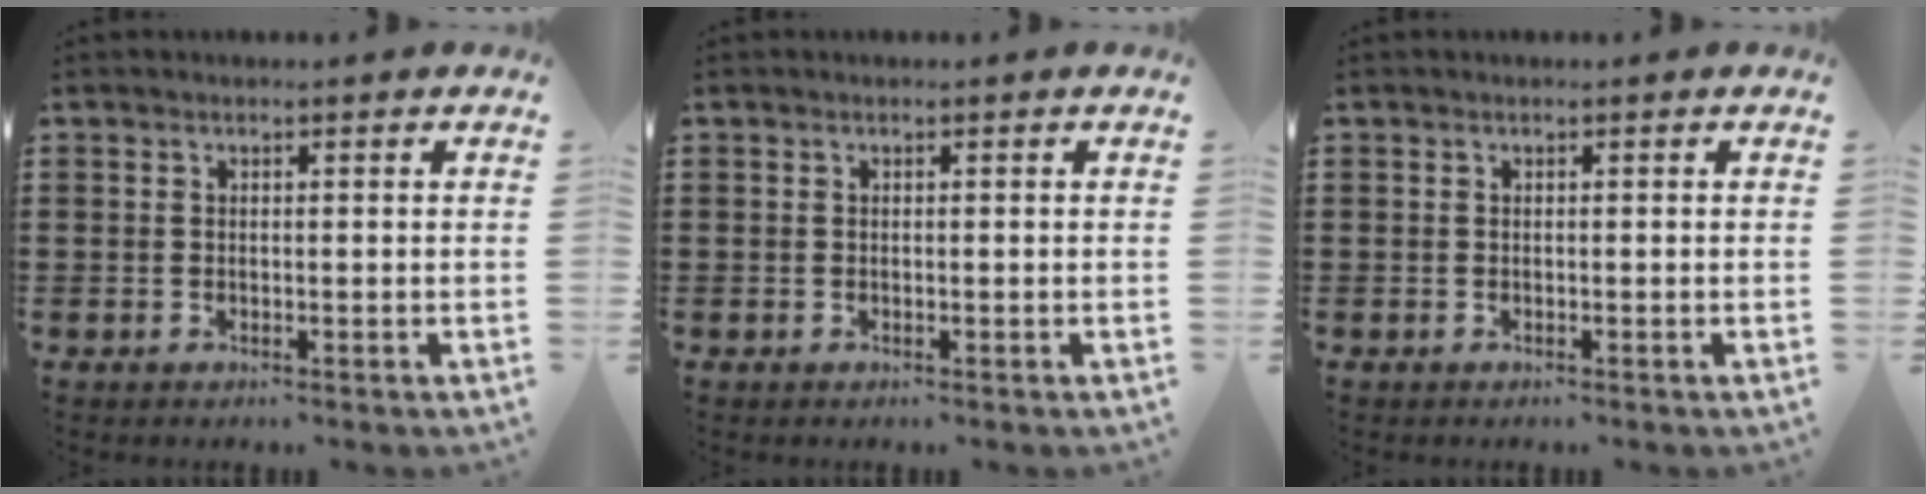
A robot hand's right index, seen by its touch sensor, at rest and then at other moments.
{"total": 0.0}
{"total": 0.0}